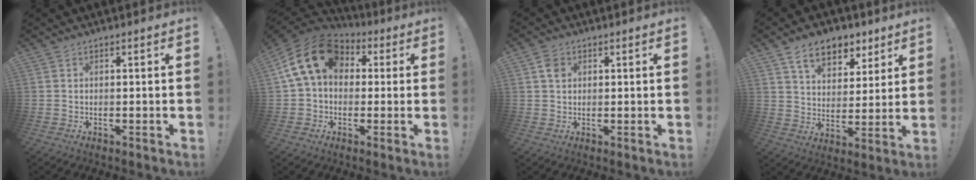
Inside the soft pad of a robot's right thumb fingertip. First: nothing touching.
{"total": 16.9, "force": [4.4, 11.4, 11.6], "torque": [-0.205, 0.002, 0.080]}
{"total": 3.6, "force": [1.4, 2.8, 1.8], "torque": [-0.016, -0.003, 0.024]}
{"total": 11.6, "force": [7.4, 7.1, 5.5], "torque": [-0.075, -0.041, 0.136]}